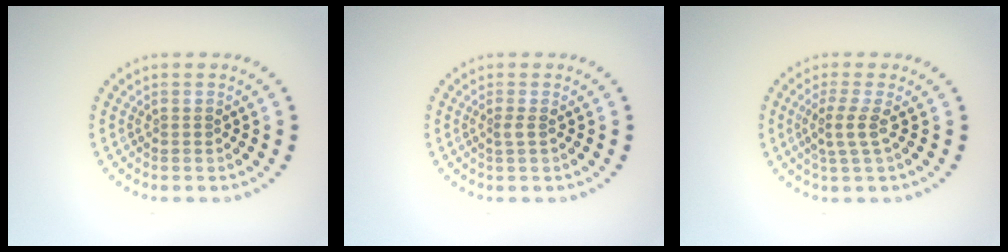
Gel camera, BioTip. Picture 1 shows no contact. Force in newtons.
{"total": 0.9, "press": 0.6, "slide": 0.6}
{"total": 2.1, "press": 1.5, "slide": 1.4}